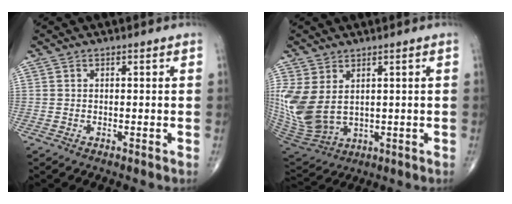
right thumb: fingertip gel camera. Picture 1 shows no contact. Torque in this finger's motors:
{"motor_torque": [-0.04, 0.36, 0.90, 0.00, 0.16]}